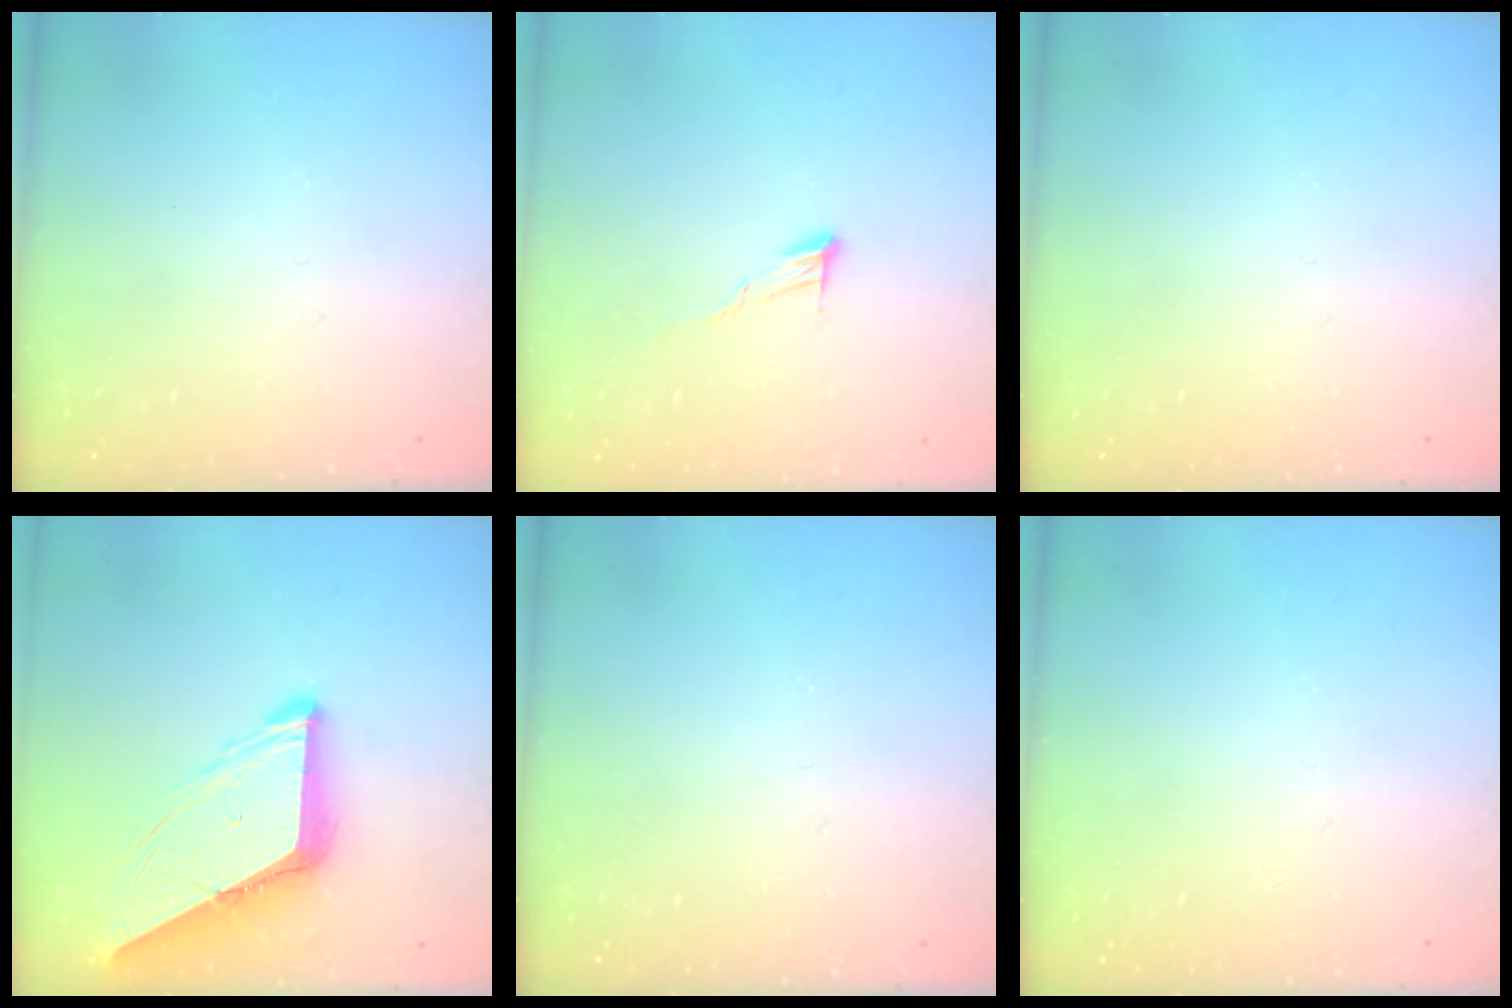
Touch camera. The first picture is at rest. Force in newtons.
{"total": 6.1, "press": 6.1, "slide": 0.3}
{"total": 0.0}
{"total": 10.6, "press": 10.5, "slide": 1.3}
{"total": 0.0}
{"total": 0.0}